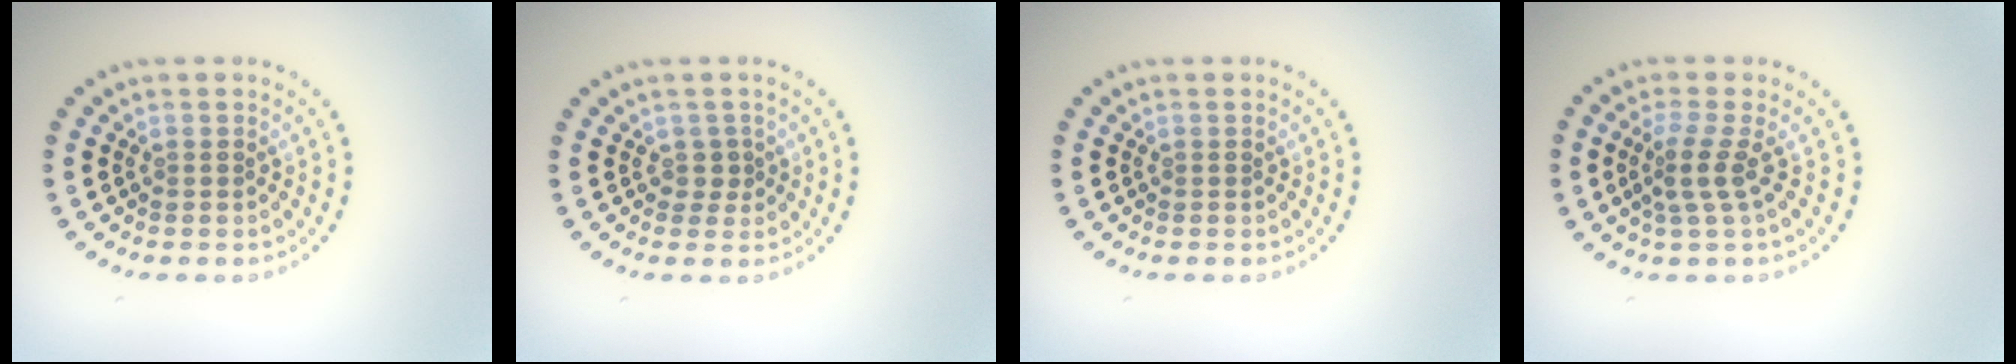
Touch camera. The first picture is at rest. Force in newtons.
{"total": 1.0, "press": 0.8, "slide": 0.6}
{"total": 0.0}
{"total": 2.5, "press": 1.8, "slide": 1.7}